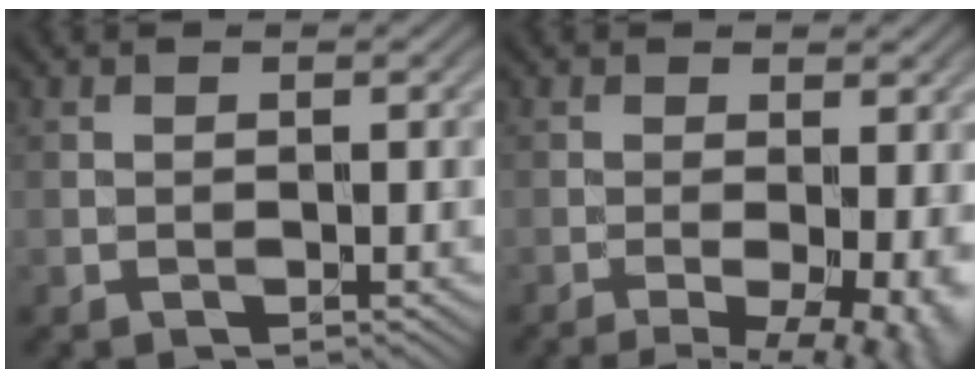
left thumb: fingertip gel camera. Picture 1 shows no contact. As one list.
[{"total": 8.4, "force": [-2.9, 2.5, 7.5], "torque": [-0.103, -0.006, -0.035]}]